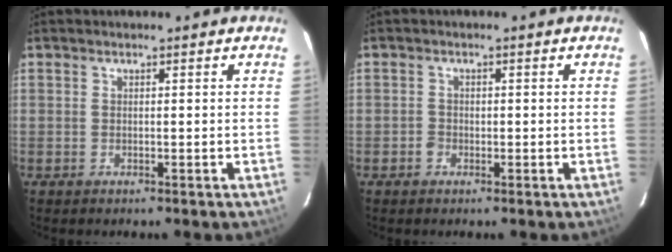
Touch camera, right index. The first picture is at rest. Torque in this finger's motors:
{"motor_torque": [-0.06, 0.06, 0.01, 0.03]}